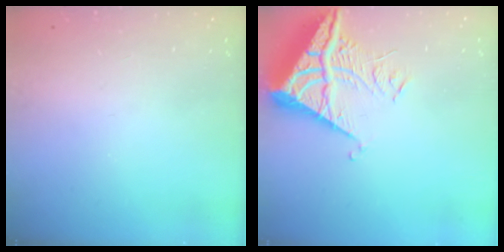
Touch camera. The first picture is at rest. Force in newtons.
{"total": 8.8, "press": 8.7, "slide": 0.8}